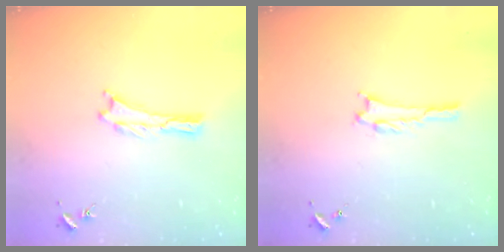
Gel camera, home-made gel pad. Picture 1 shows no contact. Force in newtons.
{"total": 0.6, "press": 0.6, "slide": 0.1}